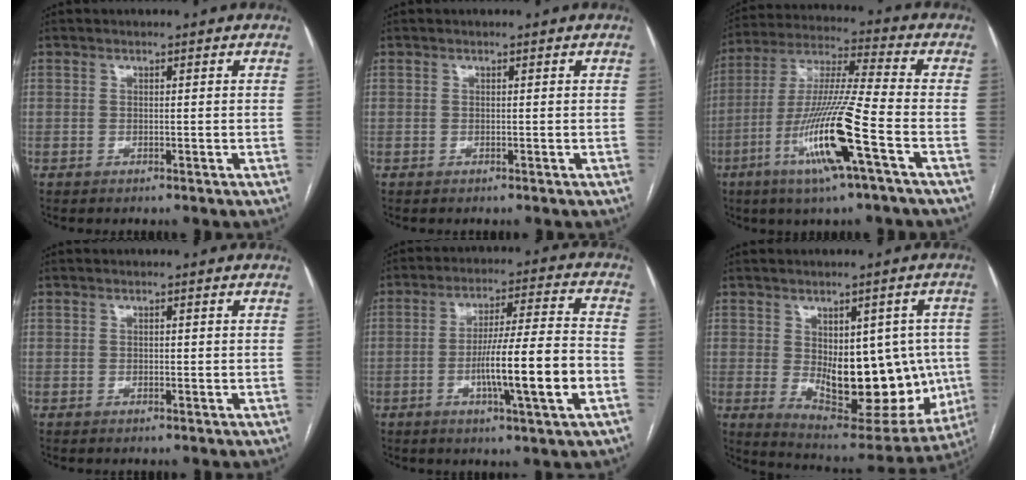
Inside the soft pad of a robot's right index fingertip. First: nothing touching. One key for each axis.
{"total": 0.0}
{"total": 16.0, "fx": -6.4, "fy": -0.5, "fz": 14.7, "tx": -0.296, "ty": -0.015, "tz": -0.122}
{"total": 0.5, "fx": 0.0, "fy": 0.3, "fz": 0.4, "tx": -0.007, "ty": 0.000, "tz": 0.001}
{"total": 13.5, "fx": -3.7, "fy": -0.1, "fz": 13.0, "tx": -0.217, "ty": 0.000, "tz": -0.064}
{"total": 18.6, "fx": -1.1, "fy": 8.9, "fz": 16.3, "tx": -0.229, "ty": -0.001, "tz": 0.016}